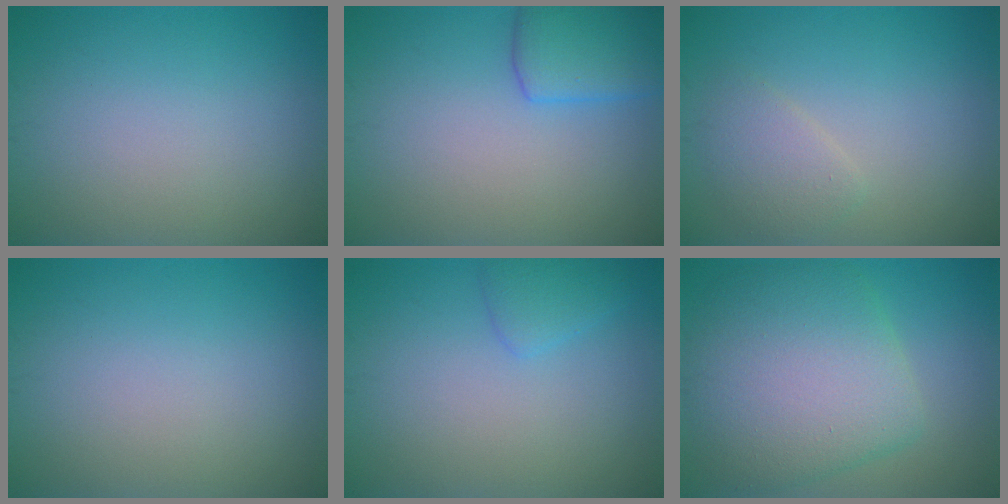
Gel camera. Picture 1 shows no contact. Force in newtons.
{"total": 3.9, "press": 3.9, "slide": 0.3}
{"total": 2.1, "press": 2.1, "slide": 0.1}
{"total": 0.0}
{"total": 1.6, "press": 1.6, "slide": 0.1}
{"total": 8.8, "press": 8.8, "slide": 0.3}